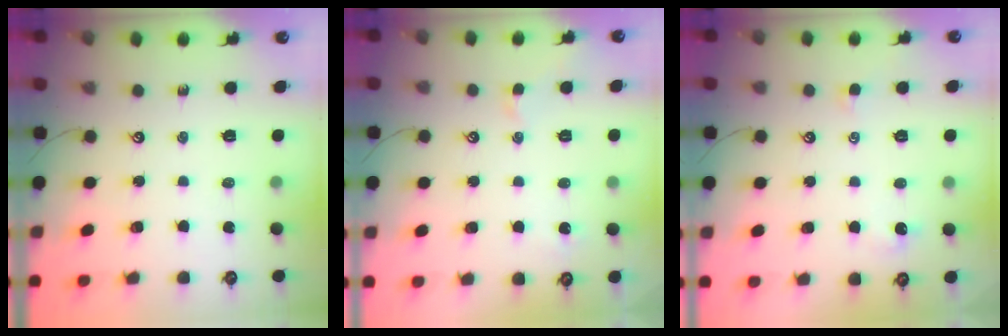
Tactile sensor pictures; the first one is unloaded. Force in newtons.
{"total": 0.9, "press": 0.7, "slide": 0.6}
{"total": 0.5, "press": 0.1, "slide": 0.5}